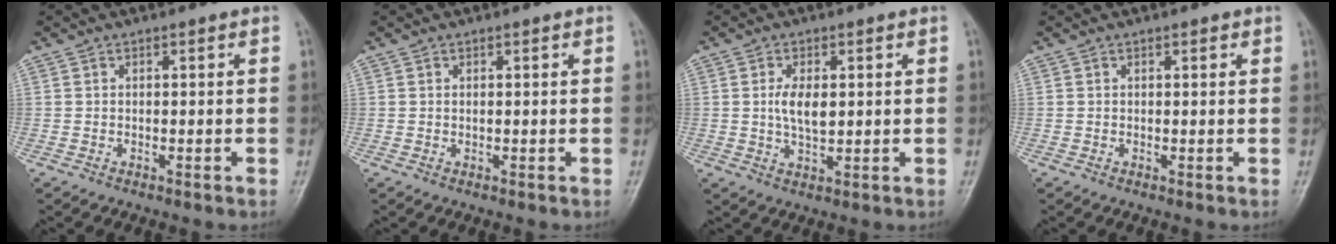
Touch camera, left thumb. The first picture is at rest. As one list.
[{"total": 0.7, "force": [0.3, 0.2, 0.6], "torque": [-0.011, -0.001, 0.006]}, {"total": 5.1, "force": [0.8, 2.5, 4.4], "torque": [-0.081, -0.008, 0.014]}, {"total": 1.0, "force": [0.6, 0.4, 0.6], "torque": [-0.006, -0.001, 0.006]}]